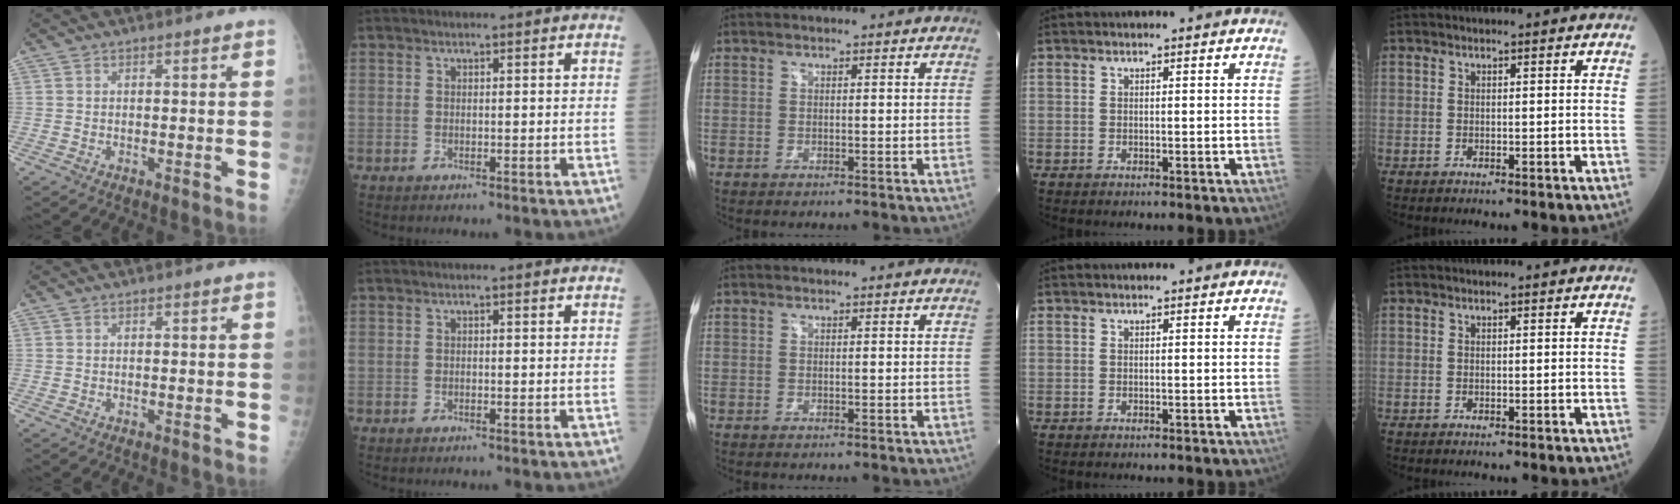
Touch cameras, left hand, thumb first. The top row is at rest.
{}